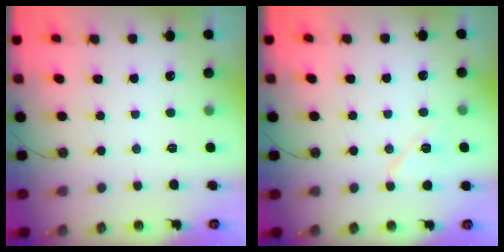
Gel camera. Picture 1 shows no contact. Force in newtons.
{"total": 7.5, "press": 7.3, "slide": 1.8}